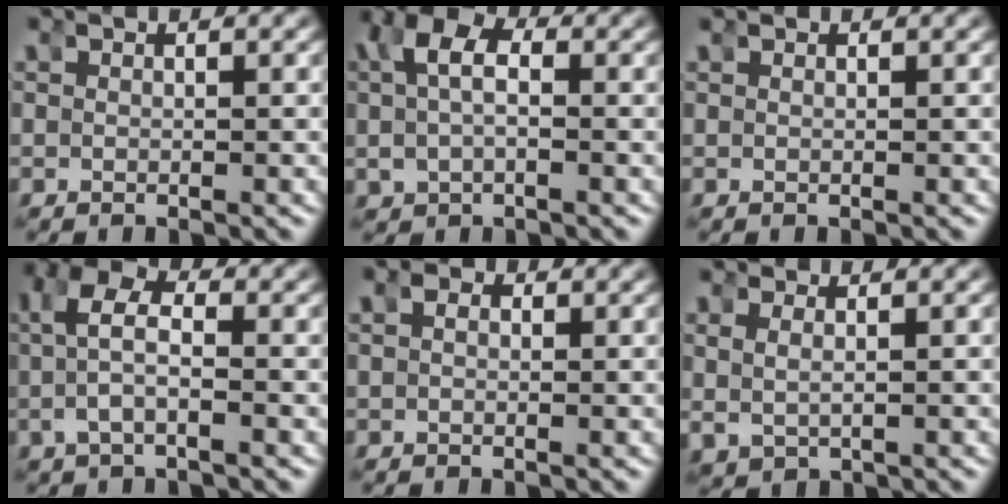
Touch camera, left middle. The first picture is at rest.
{"total": 5.6, "force": [1.3, 3.8, 3.9], "torque": [-0.074, 0.010, 0.015]}
{"total": 0.0}
{"total": 5.0, "force": [0.7, 3.1, 3.9], "torque": [-0.079, 0.007, 0.000]}
{"total": 1.6, "force": [0.4, 1.3, 0.9], "torque": [-0.018, 0.003, 0.003]}
{"total": 1.9, "force": [0.3, 1.6, 1.0], "torque": [-0.030, -0.010, 0.015]}